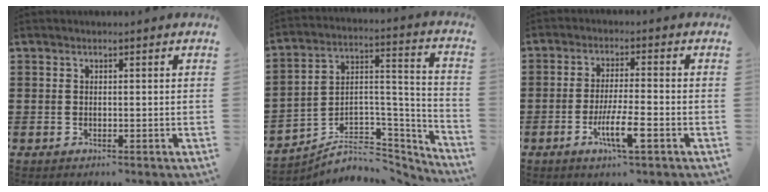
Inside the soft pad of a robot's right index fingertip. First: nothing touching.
{"total": 5.4, "force": [-3.9, 3.4, 1.3], "torque": [-0.024, -0.004, -0.072]}
{"total": 6.5, "force": [-2.8, 0.9, 5.8], "torque": [-0.106, -0.011, -0.049]}